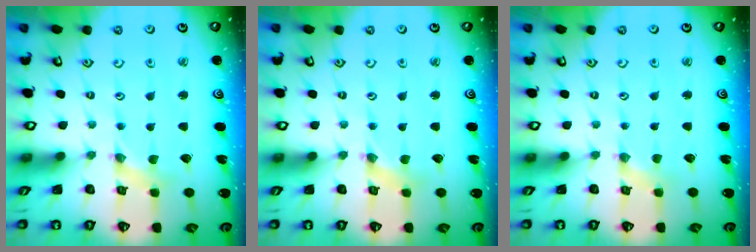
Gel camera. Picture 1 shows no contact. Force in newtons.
{"total": 1.3, "press": 1.3, "slide": 0.2}
{"total": 0.9, "press": 0.9, "slide": 0.3}